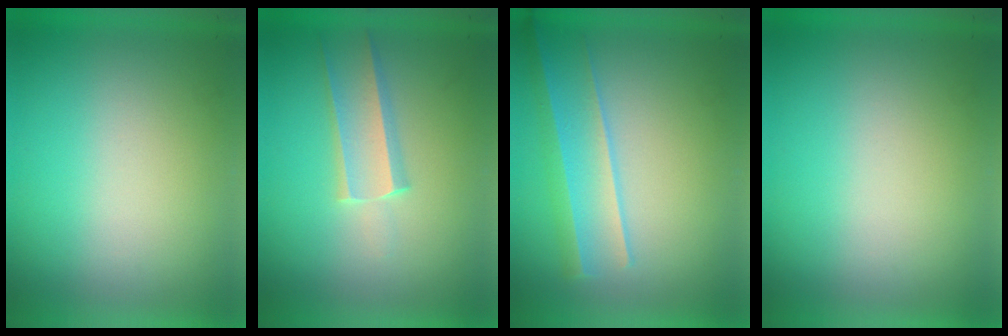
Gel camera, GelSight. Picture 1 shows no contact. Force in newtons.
{"total": 2.0}
{"total": 2.2}
{"total": 0.0}